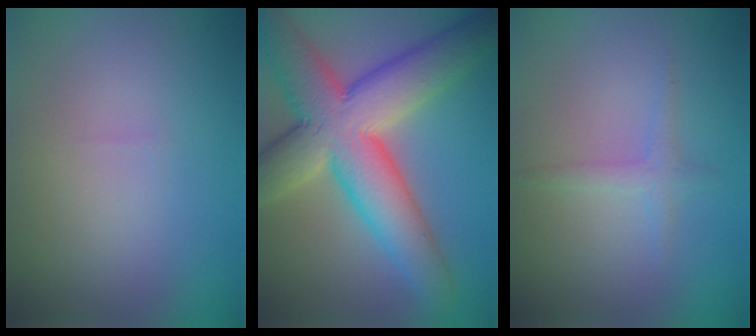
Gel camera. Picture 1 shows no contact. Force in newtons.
{"total": 11.5, "press": 11.5, "slide": 0.5}
{"total": 1.3, "press": 1.3, "slide": 0.0}